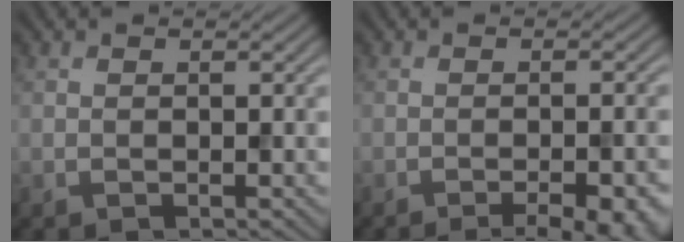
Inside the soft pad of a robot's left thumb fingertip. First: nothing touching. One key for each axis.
{"total": 6.7, "fx": -4.1, "fy": 1.8, "fz": 5.0, "tx": -0.057, "ty": 0.005, "tz": -0.046}